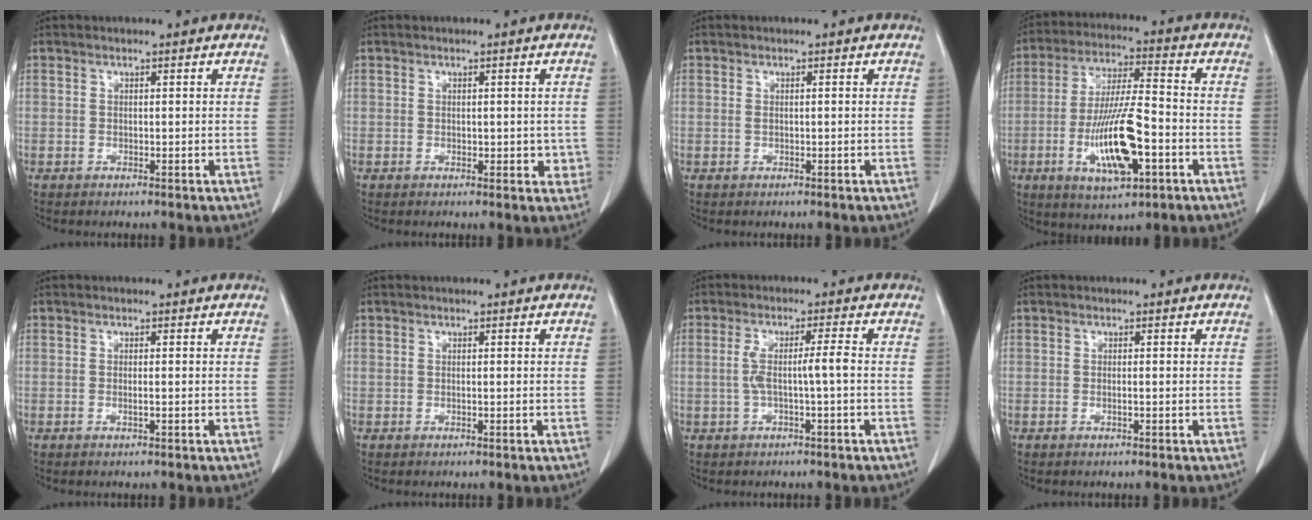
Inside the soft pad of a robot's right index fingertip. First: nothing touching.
{"total": 3.6, "force": [-0.3, 2.2, 2.8], "torque": [-0.031, 0.007, 0.001]}
{"total": 1.0, "force": [0.0, 0.5, 0.9], "torque": [-0.026, 0.005, 0.003]}
{"total": 14.5, "force": [-4.4, 3.4, 13.3], "torque": [-0.259, -0.007, -0.072]}
{"total": 1.2, "force": [-0.3, 0.3, 1.1], "torque": [-0.025, -0.001, -0.003]}
{"total": 0.6, "force": [-0.1, 0.3, 0.5], "torque": [-0.020, 0.007, 0.001]}
{"total": 4.8, "force": [-0.5, 0.1, 4.8], "torque": [-0.097, 0.016, -0.005]}
{"total": 1.0, "force": [-0.3, 0.3, 0.9], "torque": [-0.021, 0.000, -0.003]}